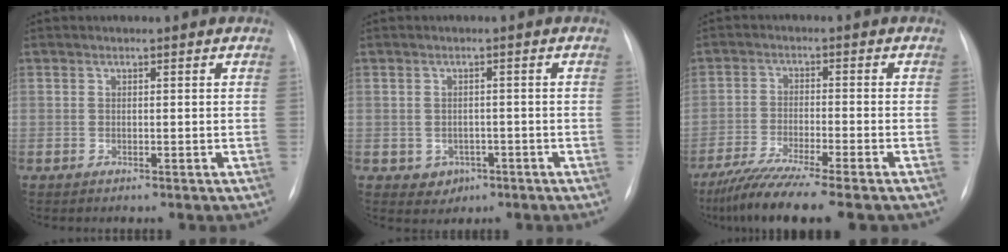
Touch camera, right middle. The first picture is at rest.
{"total": 2.9, "force": [-1.2, 2.5, 0.8], "torque": [-0.007, 0.007, -0.007]}
{"total": 11.1, "force": [-8.9, -0.1, 6.6], "torque": [-0.107, -0.032, -0.145]}